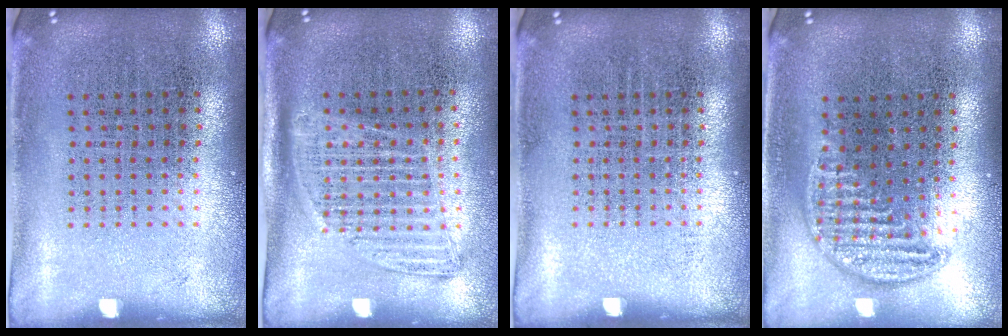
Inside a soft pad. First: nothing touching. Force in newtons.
{"total": 1.4, "press": 1.2, "slide": 0.7}
{"total": 0.0}
{"total": 0.8, "press": 0.8, "slide": 0.1}